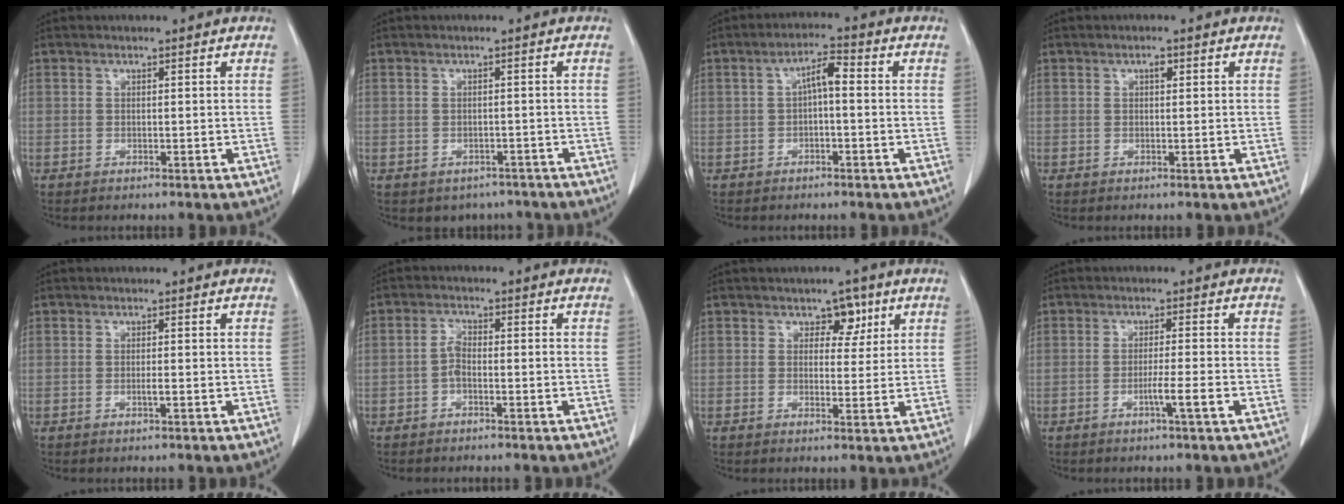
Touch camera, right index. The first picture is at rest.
{"total": 3.9, "force": [-2.9, 2.6, 0.3], "torque": [0.006, 0.011, -0.037]}
{"total": 3.9, "force": [0.1, 1.0, 3.8], "torque": [-0.066, 0.017, 0.000]}
{"total": 1.1, "force": [0.5, 0.5, 0.9], "torque": [-0.016, 0.002, 0.007]}
{"total": 0.9, "force": [-0.3, 0.0, 0.8], "torque": [-0.018, 0.000, -0.005]}
{"total": 2.2, "force": [-0.9, 0.8, 1.8], "torque": [-0.032, 0.005, -0.017]}
{"total": 3.6, "force": [1.8, 2.4, 1.9], "torque": [-0.017, 0.005, 0.026]}
{"total": 3.4, "force": [-1.5, -0.6, 3.0], "torque": [-0.049, -0.004, -0.028]}